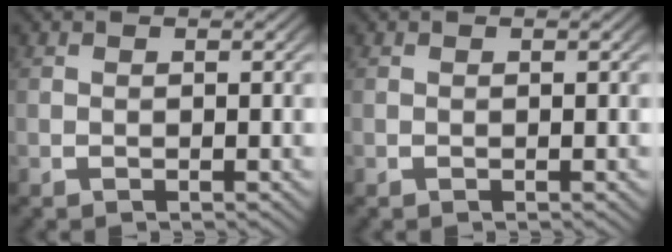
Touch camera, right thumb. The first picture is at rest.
{"total": 0.0}